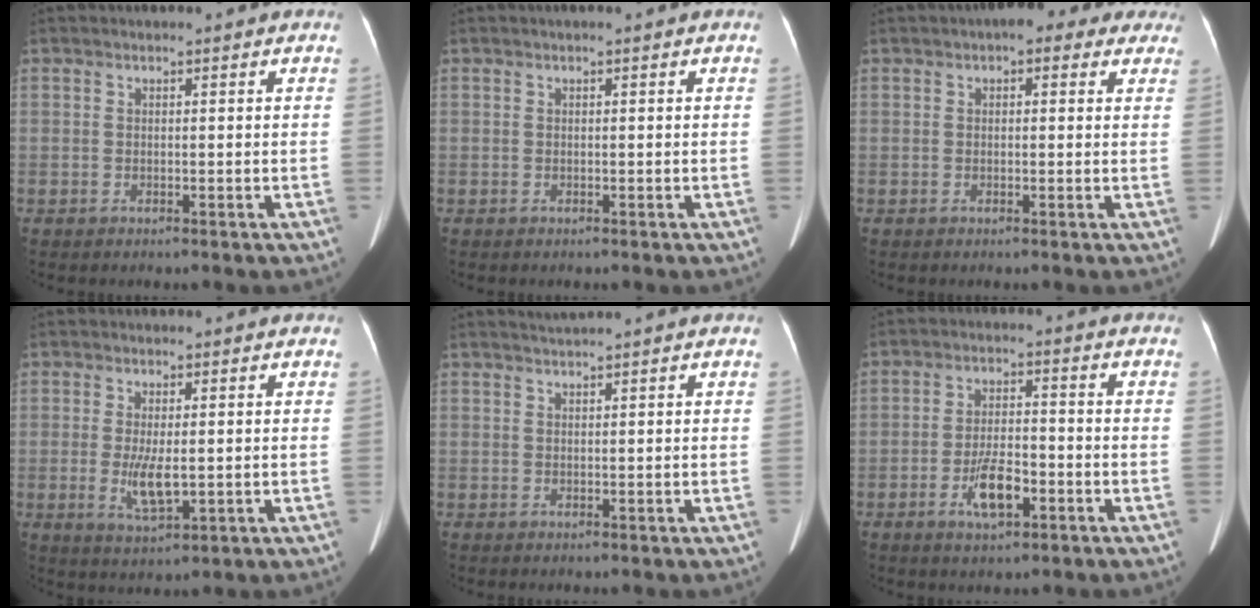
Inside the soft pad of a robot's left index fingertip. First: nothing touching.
{"total": 0.0}
{"total": 5.9, "force": [3.9, 2.9, 3.3], "torque": [-0.025, 0.032, 0.043]}
{"total": 5.0, "force": [-0.4, 1.6, 4.7], "torque": [-0.095, -0.012, -0.002]}
{"total": 1.2, "force": [1.0, -0.6, 0.2], "torque": [-0.009, 0.001, 0.026]}
{"total": 6.2, "force": [-2.8, 2.2, 5.1], "torque": [-0.103, 0.002, -0.046]}